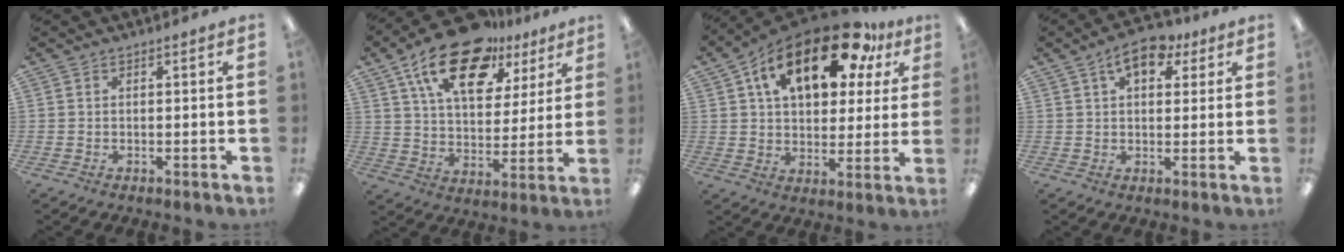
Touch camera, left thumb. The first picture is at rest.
{"total": 19.8, "force": [12.4, 9.9, 11.8], "torque": [-0.199, -0.062, 0.214]}
{"total": 21.3, "force": [11.1, 10.8, 14.6], "torque": [-0.232, -0.041, 0.186]}
{"total": 8.7, "force": [4.6, 4.8, 5.5], "torque": [-0.069, -0.014, 0.076]}